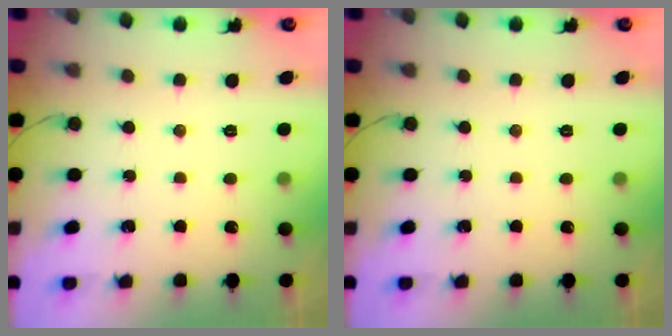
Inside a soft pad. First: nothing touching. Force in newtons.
{"total": 0.0}